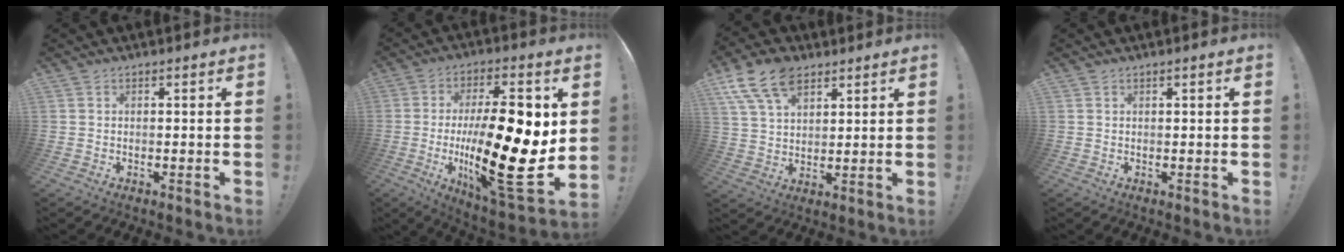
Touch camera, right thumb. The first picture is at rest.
{"total": 26.5, "force": [-0.9, 8.4, 25.1], "torque": [-0.437, -0.014, -0.011]}
{"total": 13.4, "force": [8.0, 8.0, 7.3], "torque": [-0.137, -0.032, 0.150]}
{"total": 0.9, "force": [0.6, -0.1, 0.7], "torque": [-0.006, -0.002, 0.008]}